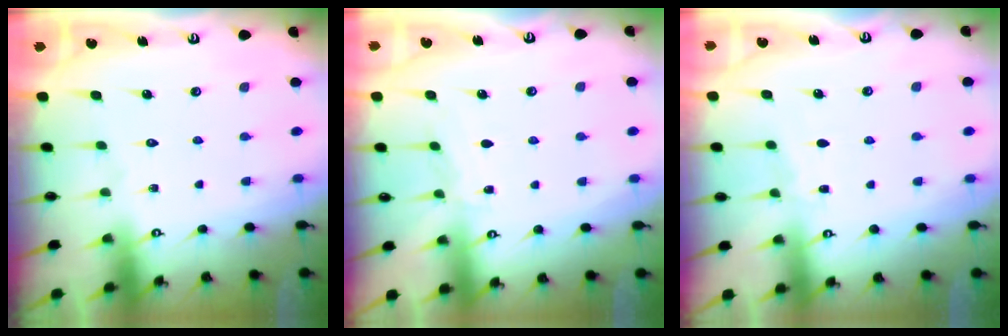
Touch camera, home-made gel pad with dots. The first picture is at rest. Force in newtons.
{"total": 4.9, "press": 4.9, "slide": 0.5}
{"total": 2.9, "press": 2.9, "slide": 0.4}